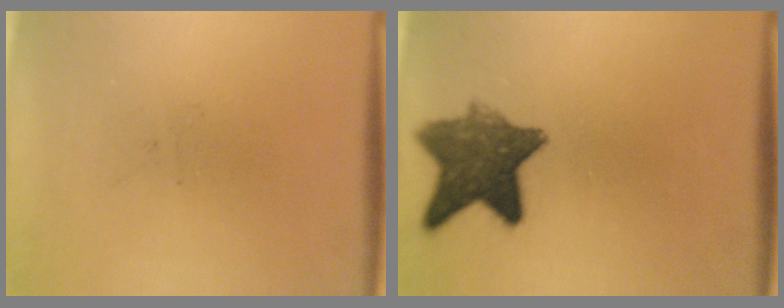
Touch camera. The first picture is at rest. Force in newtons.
{"total": 9.3}